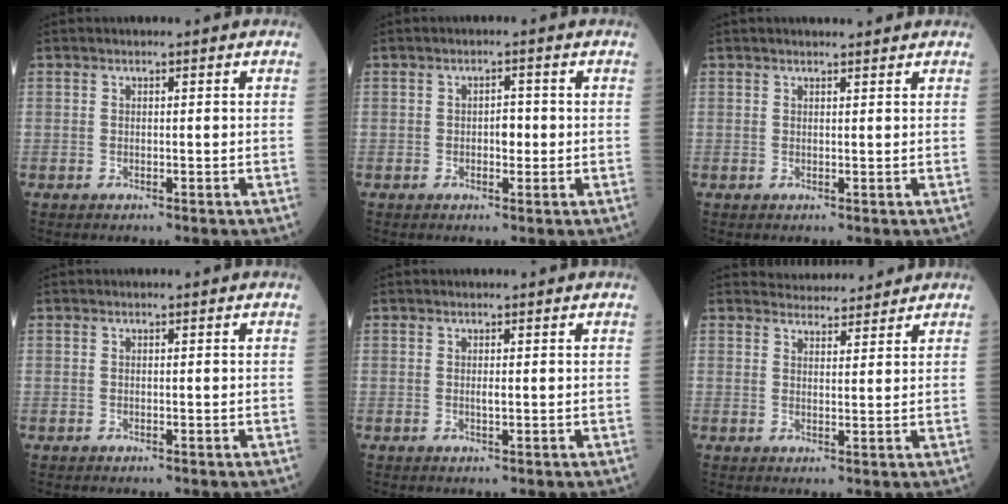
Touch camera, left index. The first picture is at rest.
{"total": 2.0, "force": [-0.2, 1.1, 1.7], "torque": [-0.021, 0.002, -0.005]}
{"total": 3.1, "force": [2.9, 0.3, 1.1], "torque": [-0.016, 0.015, 0.037]}
{"total": 0.0}
{"total": 0.7, "force": [0.2, 0.1, 0.7], "torque": [-0.018, -0.001, 0.002]}
{"total": 5.7, "force": [5.5, 1.3, 0.6], "torque": [-0.007, 0.014, 0.075]}